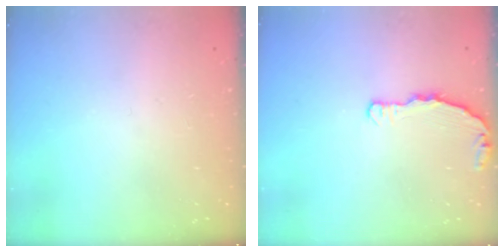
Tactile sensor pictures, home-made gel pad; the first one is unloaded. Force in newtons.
{"total": 4.3, "press": 4.3, "slide": 0.4}